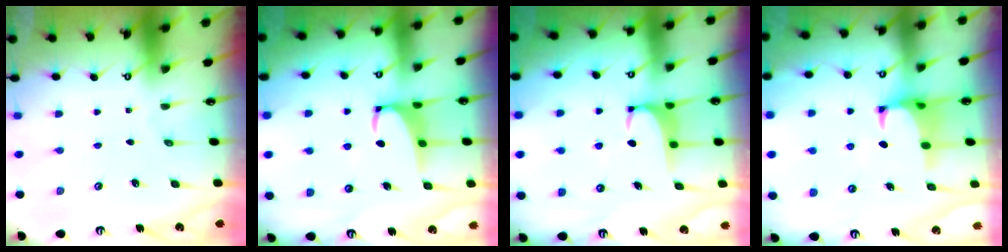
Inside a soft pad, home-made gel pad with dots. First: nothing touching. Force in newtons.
{"total": 3.3, "press": 3.3, "slide": 0.7}
{"total": 2.3, "press": 2.3, "slide": 0.6}
{"total": 1.3, "press": 0.8, "slide": 1.0}